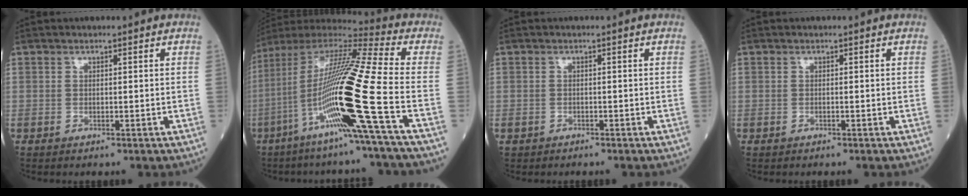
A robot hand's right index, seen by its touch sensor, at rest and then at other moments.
{"total": 22.8, "force": [-7.1, -1.1, 21.6], "torque": [-0.433, -0.023, -0.143]}
{"total": 0.8, "force": [-0.4, 0.7, 0.0], "torque": [-0.005, 0.003, -0.009]}
{"total": 0.0}